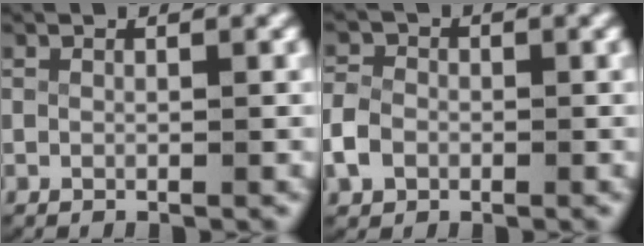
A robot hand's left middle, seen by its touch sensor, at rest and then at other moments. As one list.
[{"total": 2.5, "force": [-0.8, 2.2, 1.1], "torque": [-0.036, -0.004, -0.015]}]